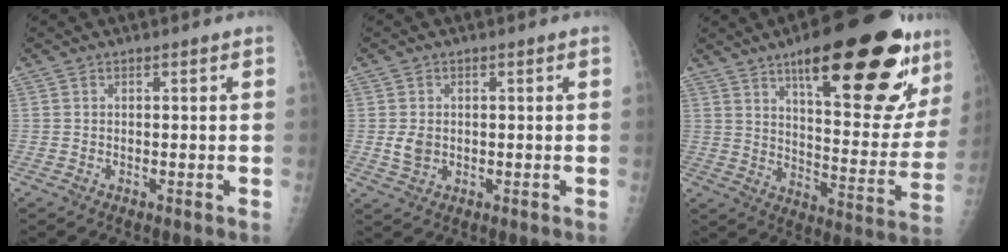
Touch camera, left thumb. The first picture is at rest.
{"total": 3.1, "force": [-0.1, 2.4, 2.0], "torque": [-0.033, -0.003, 0.002]}
{"total": 29.4, "force": [16.3, 8.5, 22.9], "torque": [-0.280, -0.055, 0.239]}